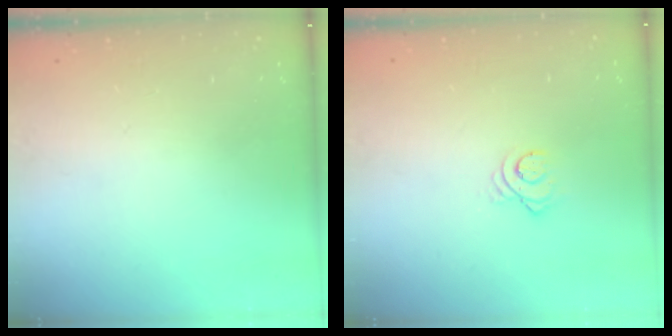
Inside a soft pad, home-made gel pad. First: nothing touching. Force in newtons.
{"total": 3.2, "press": 3.2, "slide": 0.3}